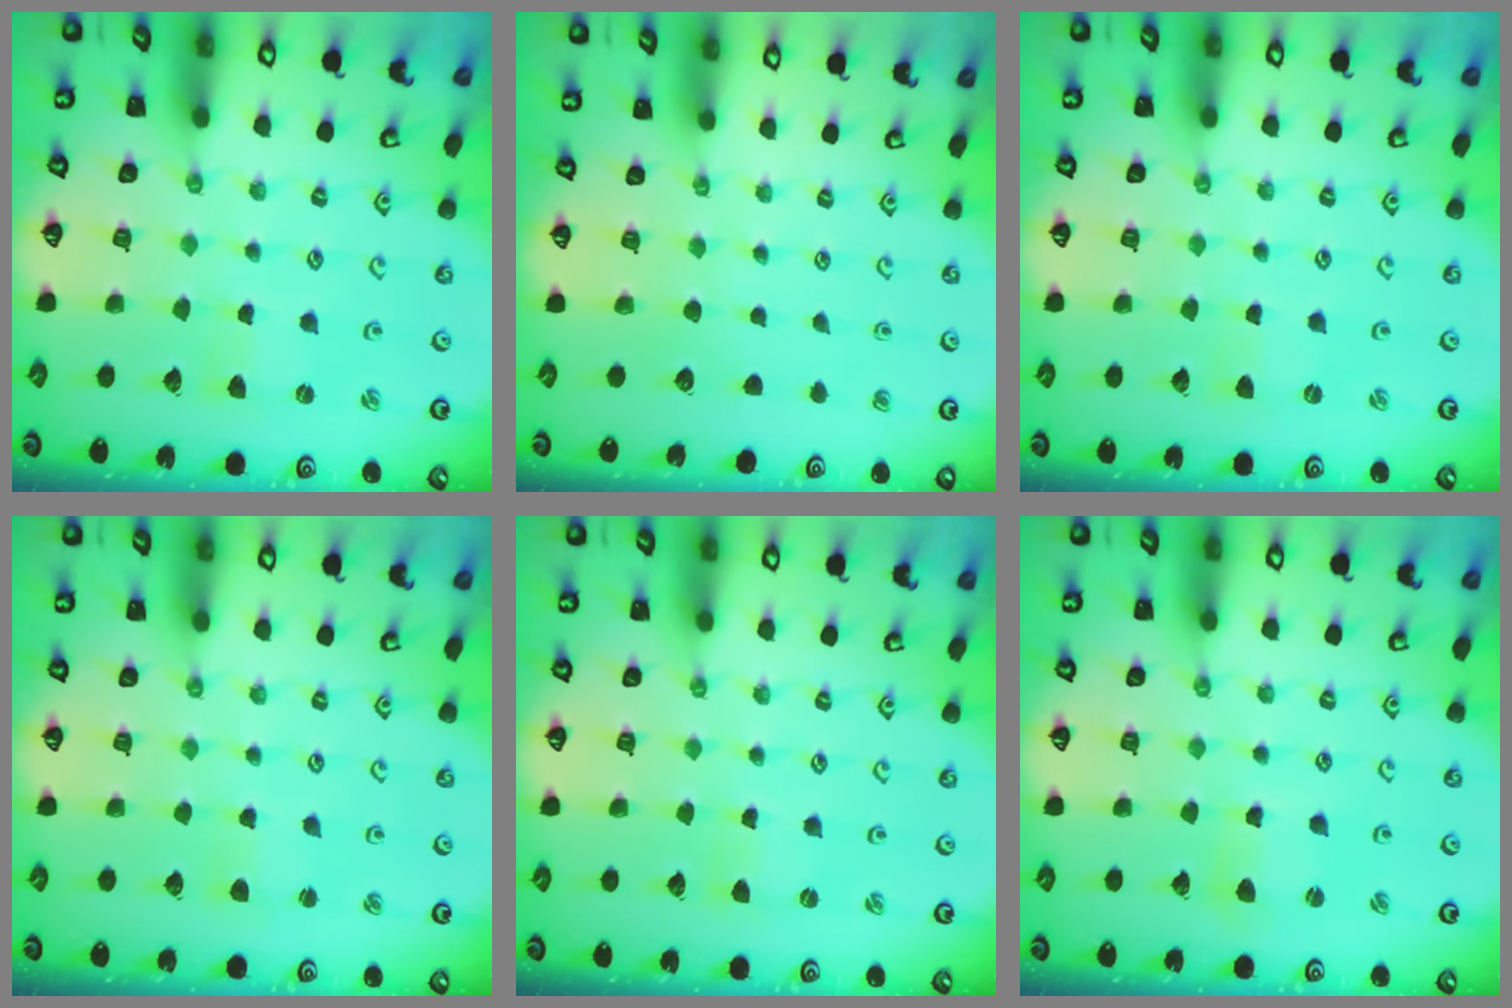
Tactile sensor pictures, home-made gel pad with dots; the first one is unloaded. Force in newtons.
{"total": 0.0}
{"total": 0.0}
{"total": 2.7, "press": 2.7, "slide": 0.3}
{"total": 0.0}
{"total": 3.5, "press": 3.4, "slide": 0.5}